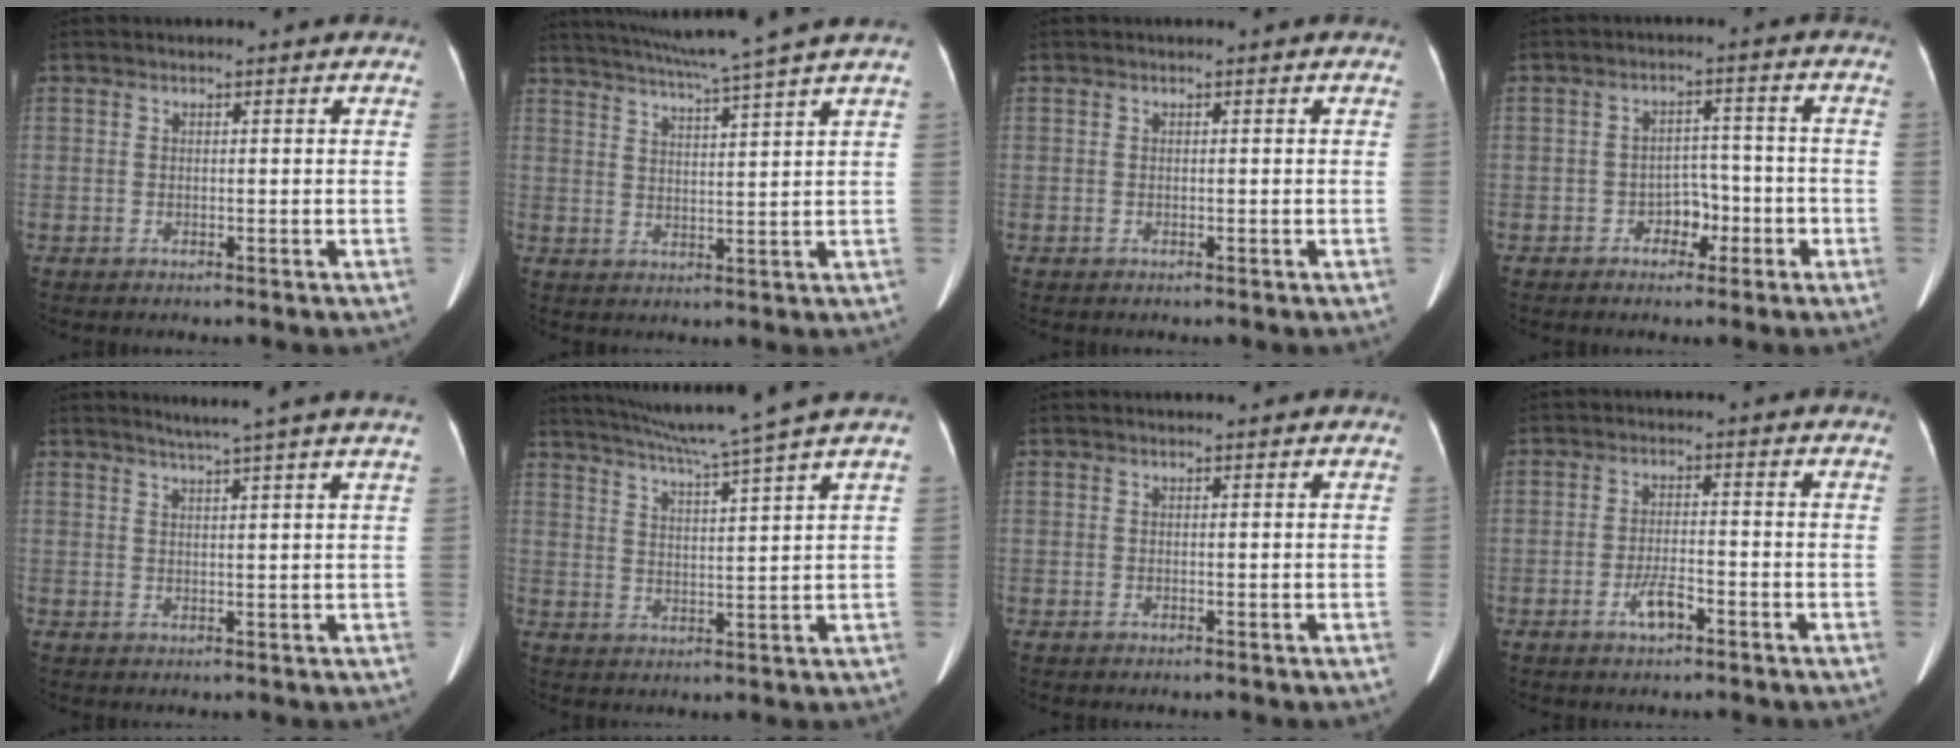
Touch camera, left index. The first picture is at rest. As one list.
[{"total": 11.2, "force": [9.5, -2.3, 5.5], "torque": [-0.098, -0.004, 0.141]}, {"total": 0.0}, {"total": 4.1, "force": [-2.2, 2.8, 2.1], "torque": [-0.027, 0.018, -0.034]}, {"total": 6.8, "force": [5.6, -1.6, 3.4], "torque": [-0.048, 0.008, 0.067]}, {"total": 11.2, "force": [9.5, -2.5, 5.5], "torque": [-0.096, -0.008, 0.146]}, {"total": 0.6, "force": [0.6, 0.0, 0.2], "torque": [-0.003, 0.006, 0.006]}, {"total": 3.5, "force": [-2.1, 1.0, 2.7], "torque": [-0.054, 0.001, -0.039]}]